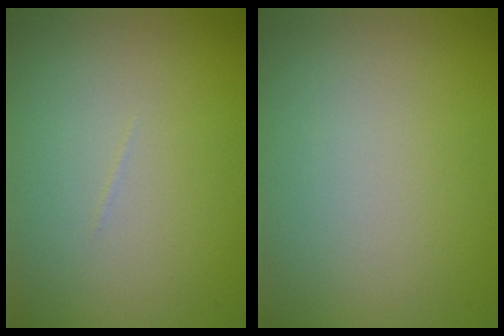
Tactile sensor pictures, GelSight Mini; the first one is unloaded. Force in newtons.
{"total": 0.0}